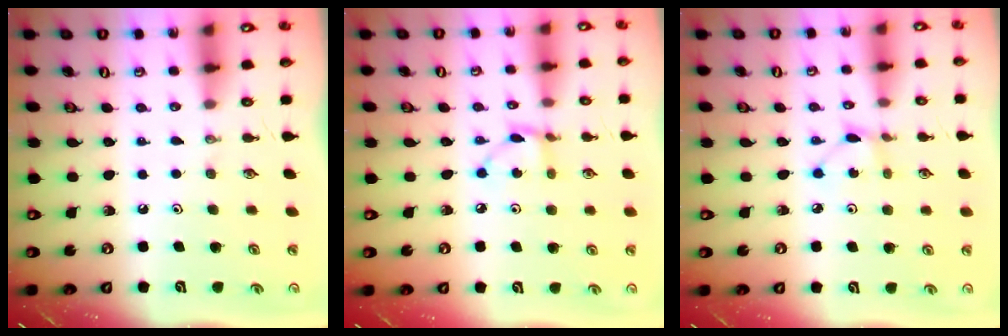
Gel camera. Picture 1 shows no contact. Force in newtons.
{"total": 4.1, "press": 4.1, "slide": 0.2}
{"total": 2.0, "press": 2.0, "slide": 0.3}